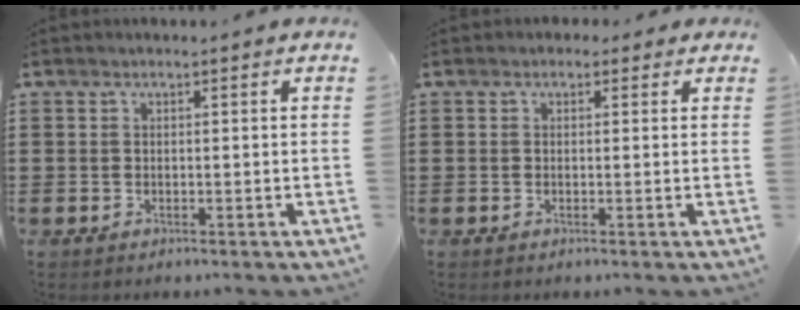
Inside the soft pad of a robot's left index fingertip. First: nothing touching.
{"total": 0.9, "force": [0.2, 0.8, 0.4], "torque": [-0.010, 0.005, 0.004]}